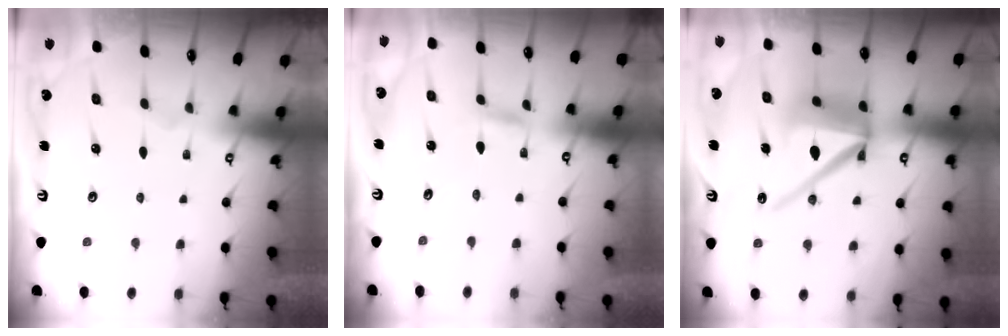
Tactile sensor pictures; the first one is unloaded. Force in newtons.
{"total": 2.5, "press": 2.5, "slide": 0.2}
{"total": 15.5, "press": 15.4, "slide": 1.8}